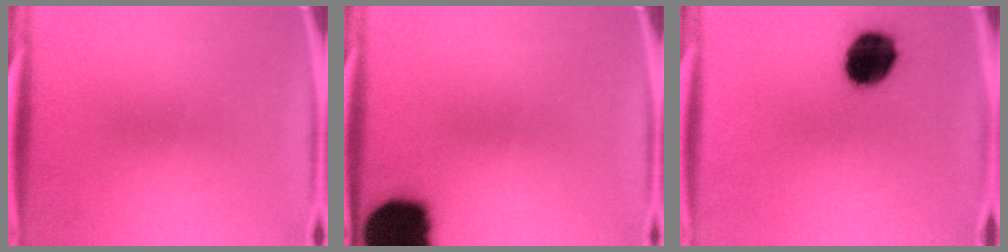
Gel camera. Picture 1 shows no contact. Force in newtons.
{"total": 17.5}
{"total": 12.9}